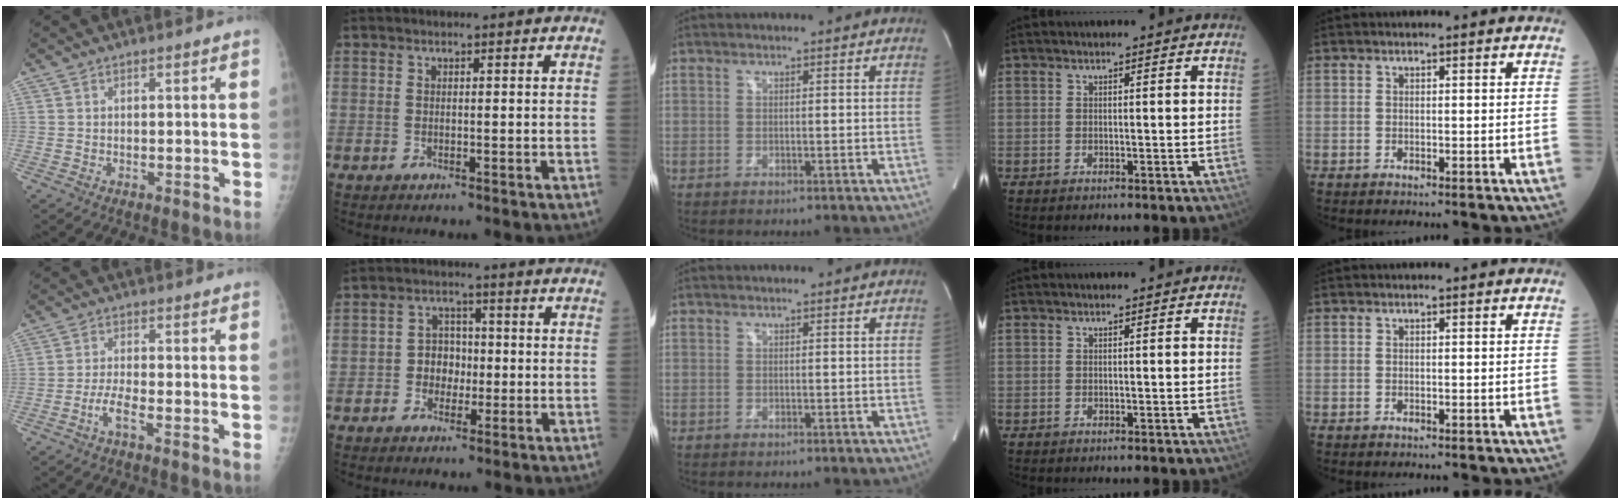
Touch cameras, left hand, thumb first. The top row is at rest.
{"thumb": {"total": 4.5, "force": [-2.7, 1.1, 3.4], "torque": [-0.075, 0.017, -0.052]}, "index": {"total": 5.2, "force": [-1.4, 4.1, 2.9], "torque": [-0.056, 0.015, -0.026]}}